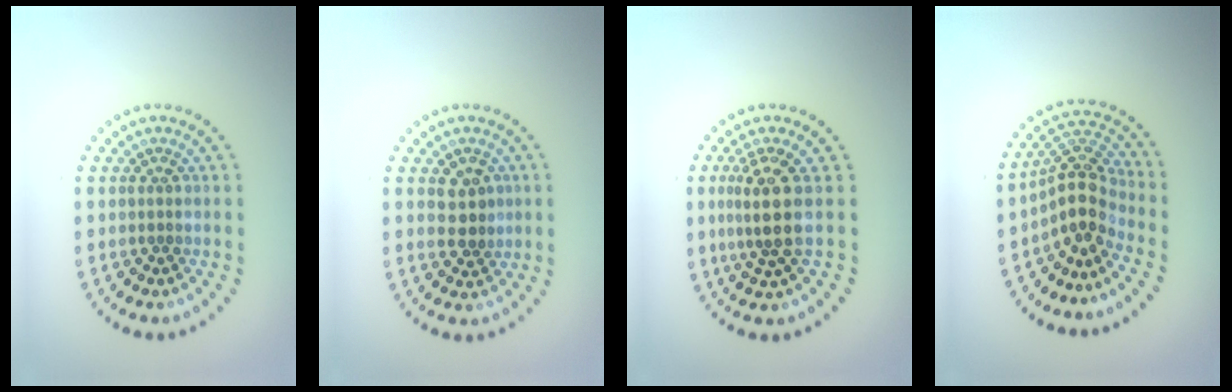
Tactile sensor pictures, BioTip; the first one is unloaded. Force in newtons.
{"total": 2.7, "press": 2.7, "slide": 0.4}
{"total": 3.4, "press": 2.7, "slide": 2.2}
{"total": 4.3, "press": 3.1, "slide": 2.9}